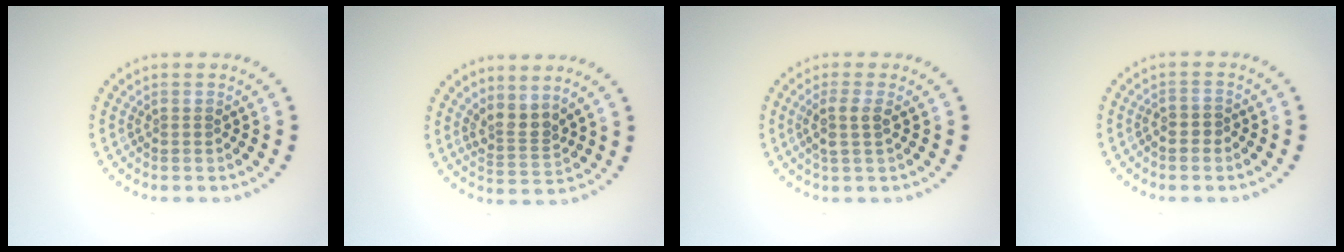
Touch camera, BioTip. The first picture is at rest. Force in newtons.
{"total": 2.6, "press": 1.9, "slide": 1.8}
{"total": 2.0, "press": 1.7, "slide": 1.1}
{"total": 1.0, "press": 0.8, "slide": 0.5}